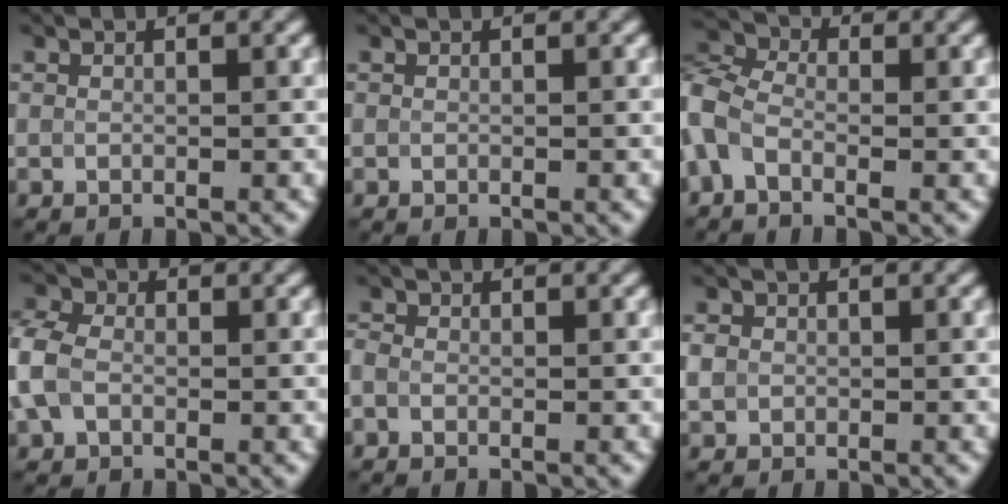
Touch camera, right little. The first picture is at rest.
{"total": 0.0}
{"total": 3.9, "force": [-1.7, 2.2, 2.7], "torque": [-0.055, 0.010, -0.052]}
{"total": 3.7, "force": [-0.7, 2.9, 2.3], "torque": [-0.053, 0.009, -0.030]}
{"total": 0.5, "force": [-0.4, 0.2, 0.3], "torque": [-0.006, 0.001, -0.011]}
{"total": 1.4, "force": [0.0, 1.3, 0.5], "torque": [-0.001, -0.001, -0.004]}